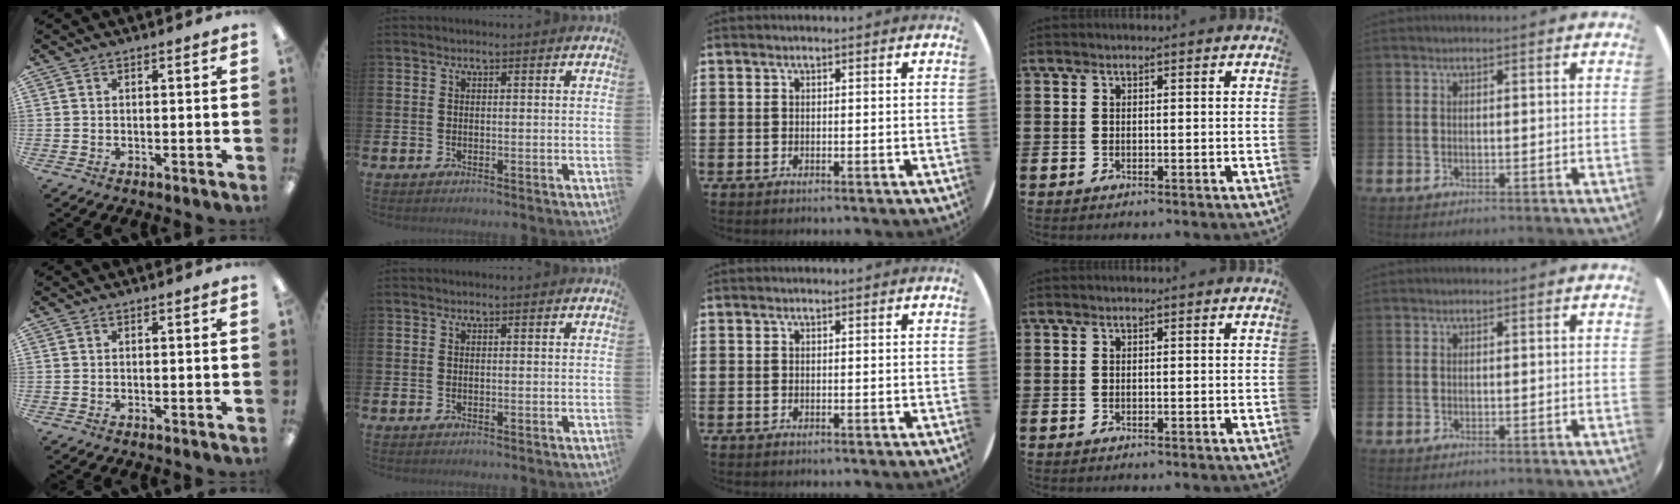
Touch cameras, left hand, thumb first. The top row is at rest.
{}